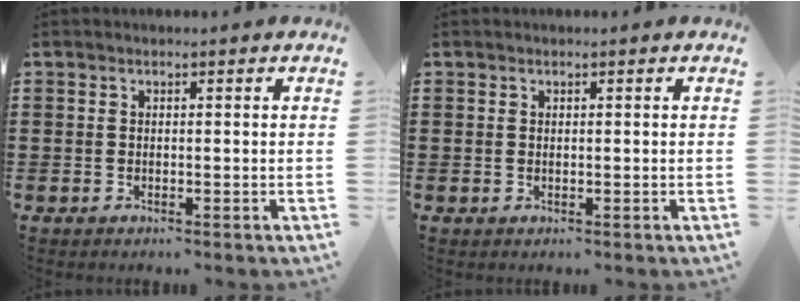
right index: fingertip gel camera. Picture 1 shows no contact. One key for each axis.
{"total": 0.0}